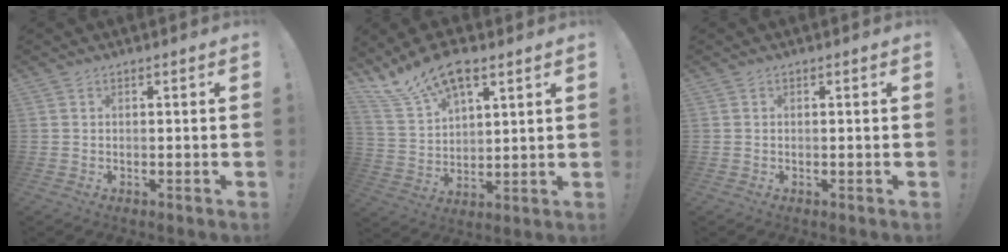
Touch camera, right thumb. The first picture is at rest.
{"total": 14.2, "force": [10.2, 6.1, 7.8], "torque": [-0.149, -0.058, 0.190]}
{"total": 0.0}